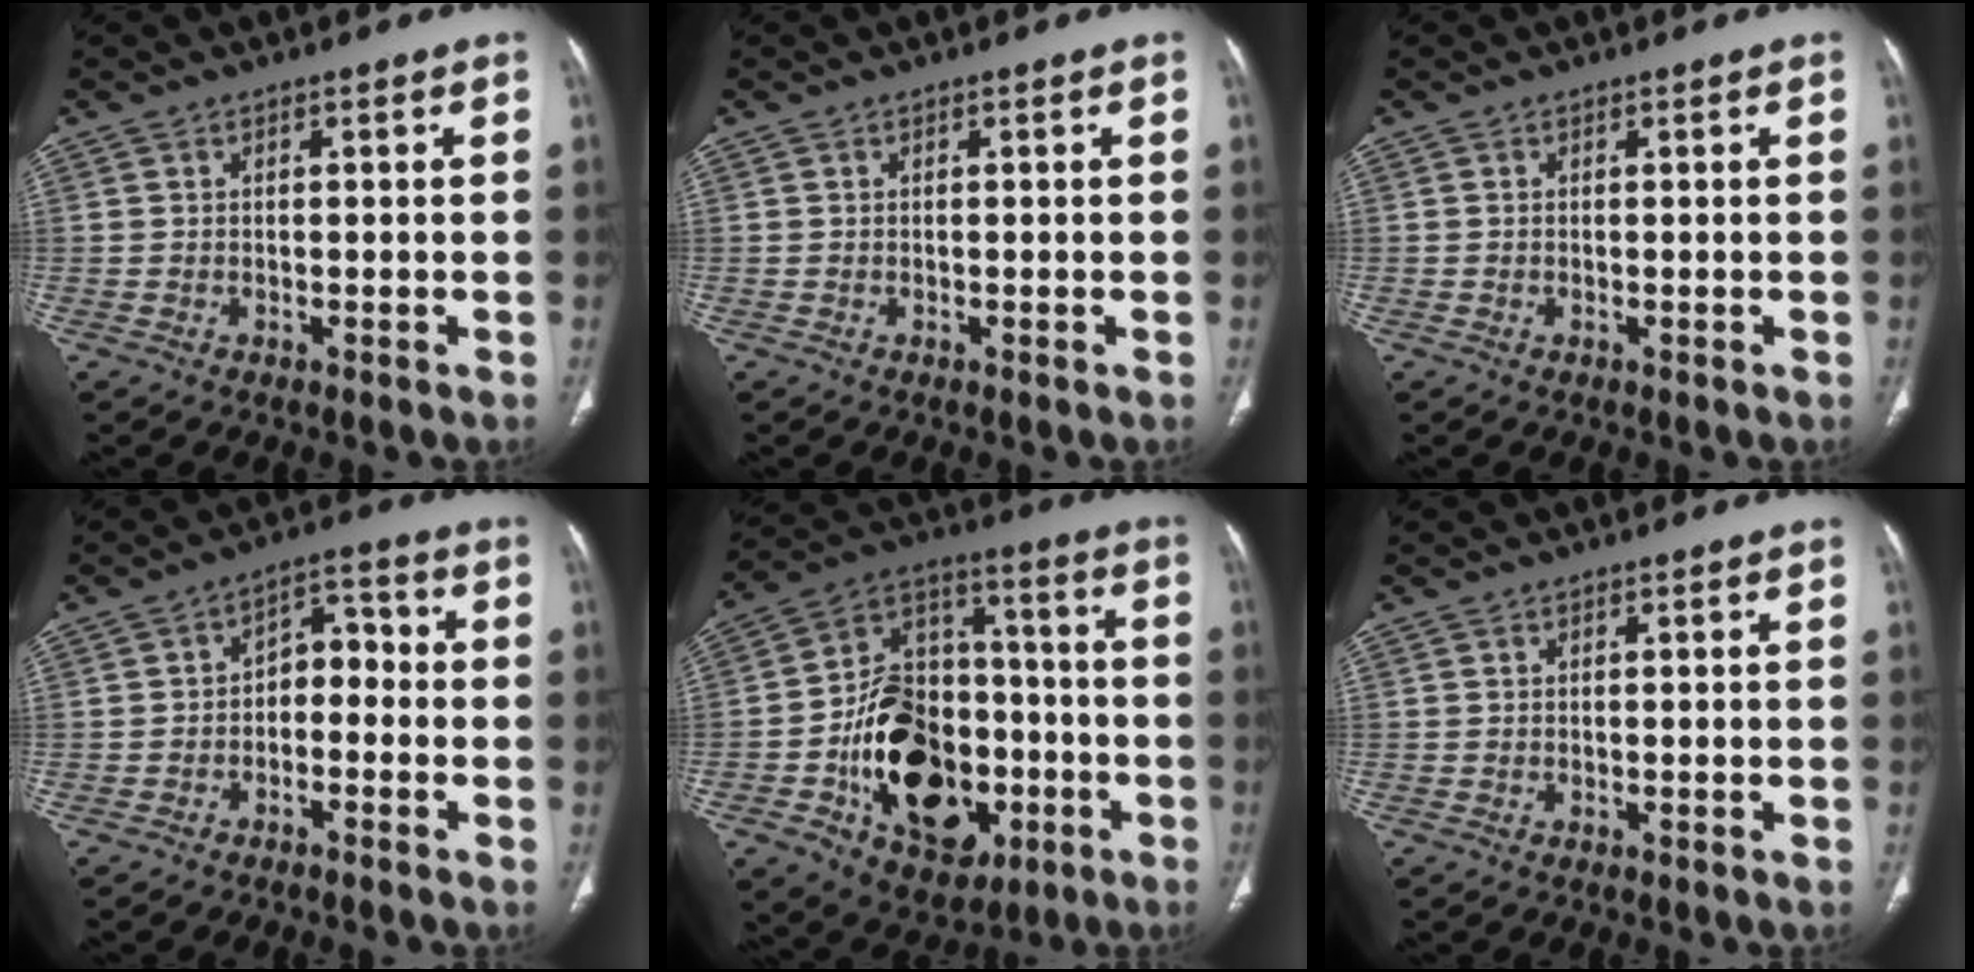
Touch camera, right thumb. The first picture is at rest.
{"total": 0.0}
{"total": 0.0}
{"total": 6.0, "force": [-1.7, 4.1, 4.0], "torque": [-0.038, 0.041, -0.039]}
{"total": 26.4, "force": [-7.2, 17.8, 18.2], "torque": [-0.261, 0.045, -0.094]}
{"total": 0.0}